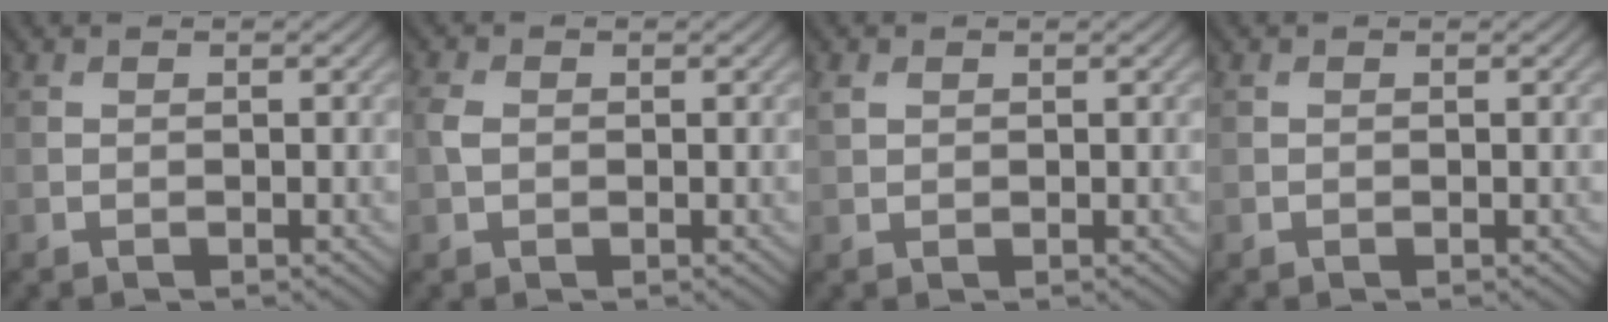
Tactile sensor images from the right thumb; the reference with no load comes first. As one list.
[{"total": 1.7, "force": [0.0, 1.3, 1.2], "torque": [-0.031, 0.002, -0.001]}, {"total": 1.4, "force": [0.7, 1.0, 0.8], "torque": [-0.020, 0.002, 0.015]}, {"total": 0.0}]